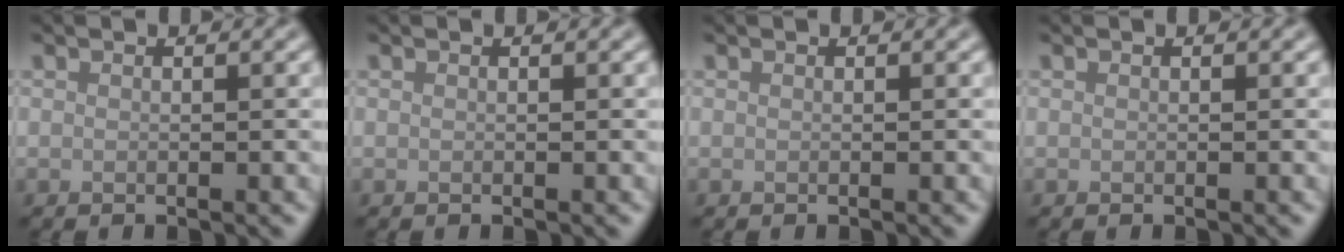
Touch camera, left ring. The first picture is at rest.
{"total": 0.0}
{"total": 0.0}
{"total": 0.0}